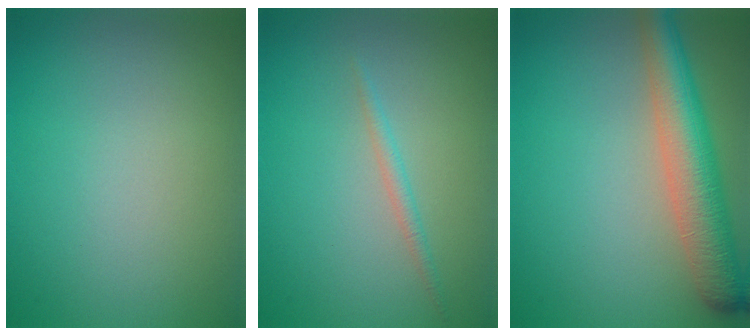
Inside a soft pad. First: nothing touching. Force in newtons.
{"total": 1.1, "press": 1.1, "slide": 0.0}
{"total": 6.7, "press": 6.7, "slide": 0.3}